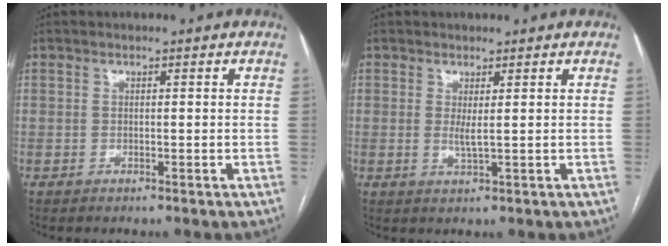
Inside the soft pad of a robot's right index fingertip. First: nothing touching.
{"total": 1.6, "force": [0.3, 0.0, 1.6], "torque": [-0.039, -0.006, 0.010]}